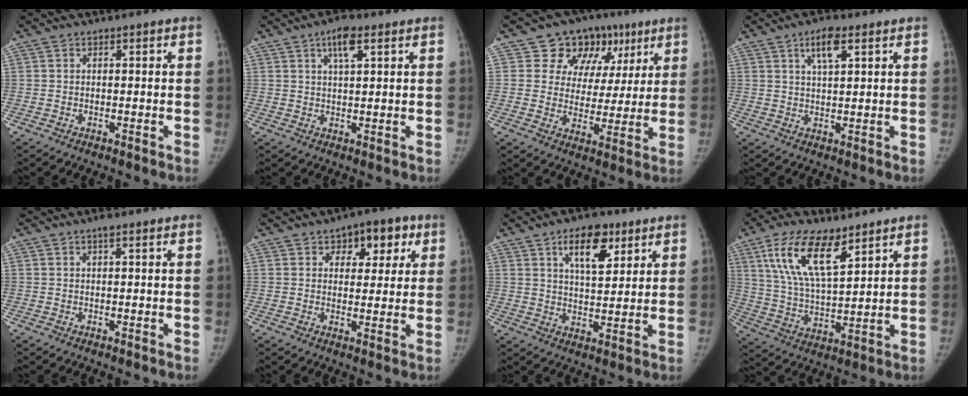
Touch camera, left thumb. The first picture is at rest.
{"total": 5.1, "force": [2.6, 1.2, 4.3], "torque": [-0.075, -0.004, 0.043]}
{"total": 14.0, "force": [7.1, 10.8, 5.4], "torque": [-0.020, -0.009, 0.102]}
{"total": 5.4, "force": [2.8, 1.3, 4.5], "torque": [-0.081, -0.007, 0.048]}
{"total": 1.4, "force": [0.6, -0.1, 1.2], "torque": [-0.027, 0.004, 0.009]}
{"total": 8.0, "force": [3.7, 5.0, 5.0], "torque": [-0.022, -0.008, 0.044]}
{"total": 9.5, "force": [5.1, 4.3, 6.8], "torque": [-0.087, -0.027, 0.082]}
{"total": 14.1, "force": [7.7, 5.0, 10.6], "torque": [-0.193, -0.031, 0.152]}